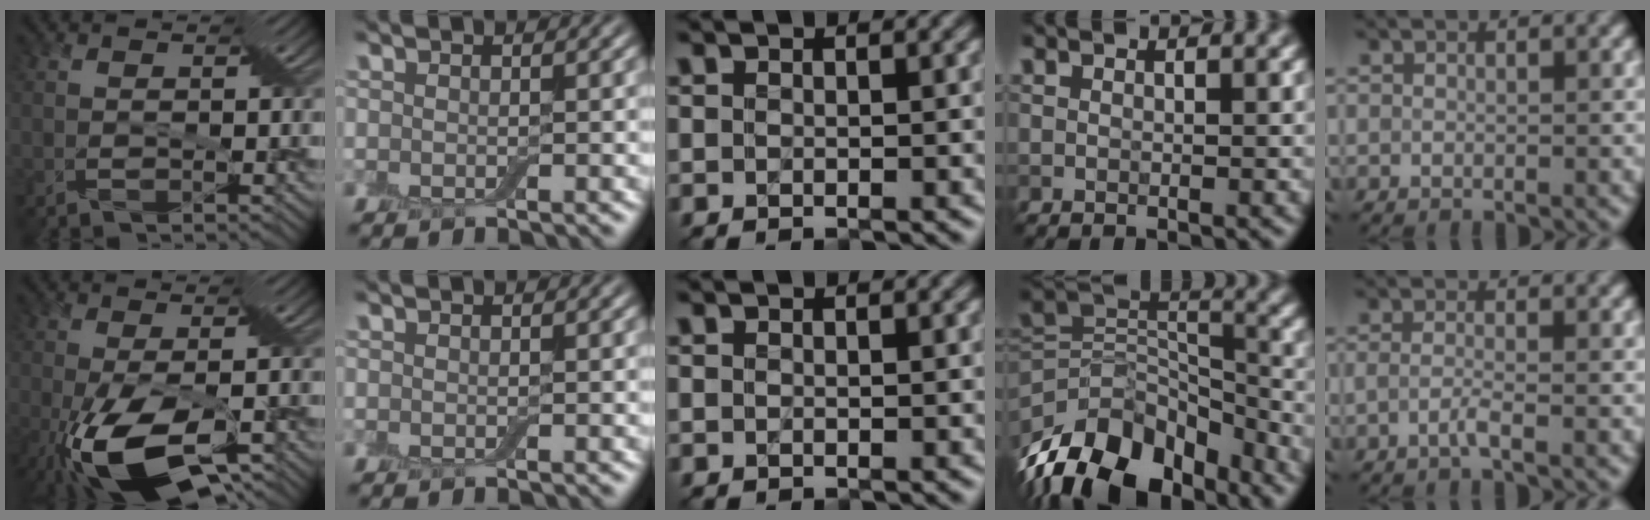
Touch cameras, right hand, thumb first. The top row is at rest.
{"thumb": {"total": 13.9, "force": [-6.1, 6.2, 10.8], "torque": [-0.219, -0.049, -0.092]}, "middle": {"total": 0.5, "force": [0.1, -0.2, -0.5], "torque": [0.001, -0.002, 0.000]}, "ring": {"total": 13.8, "force": [-9.1, 7.5, 7.3], "torque": [-0.153, 0.012, -0.161]}, "little": {"total": 1.3, "force": [-0.7, 0.3, 1.1], "torque": [-0.021, -0.001, -0.018]}}